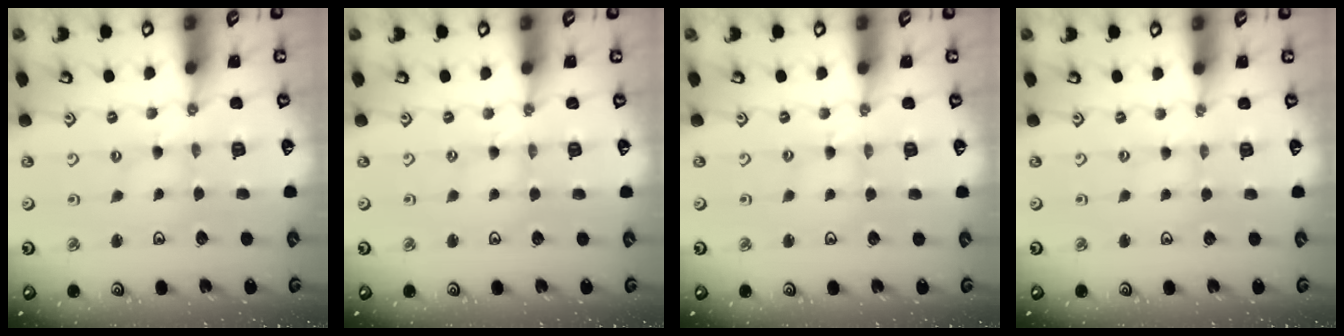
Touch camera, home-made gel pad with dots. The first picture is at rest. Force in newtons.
{"total": 0.0}
{"total": 1.2, "press": 1.2, "slide": 0.2}
{"total": 0.0}